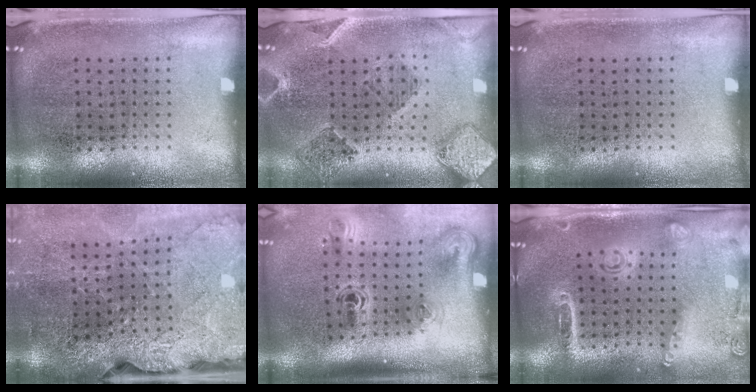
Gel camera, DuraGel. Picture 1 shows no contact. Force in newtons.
{"total": 1.5, "press": 1.5, "slide": 0.2}
{"total": 0.0}
{"total": 3.9, "press": 3.2, "slide": 2.2}
{"total": 2.3, "press": 1.5, "slide": 1.8}
{"total": 1.6, "press": 1.5, "slide": 0.6}